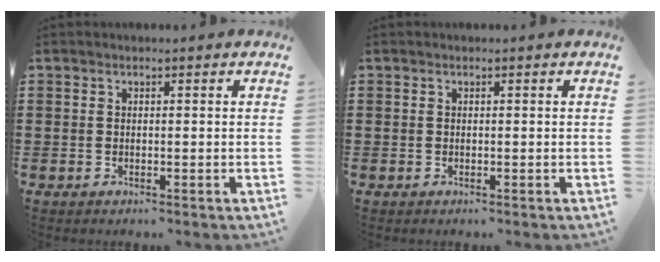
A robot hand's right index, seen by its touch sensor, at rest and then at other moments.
{"total": 0.0}